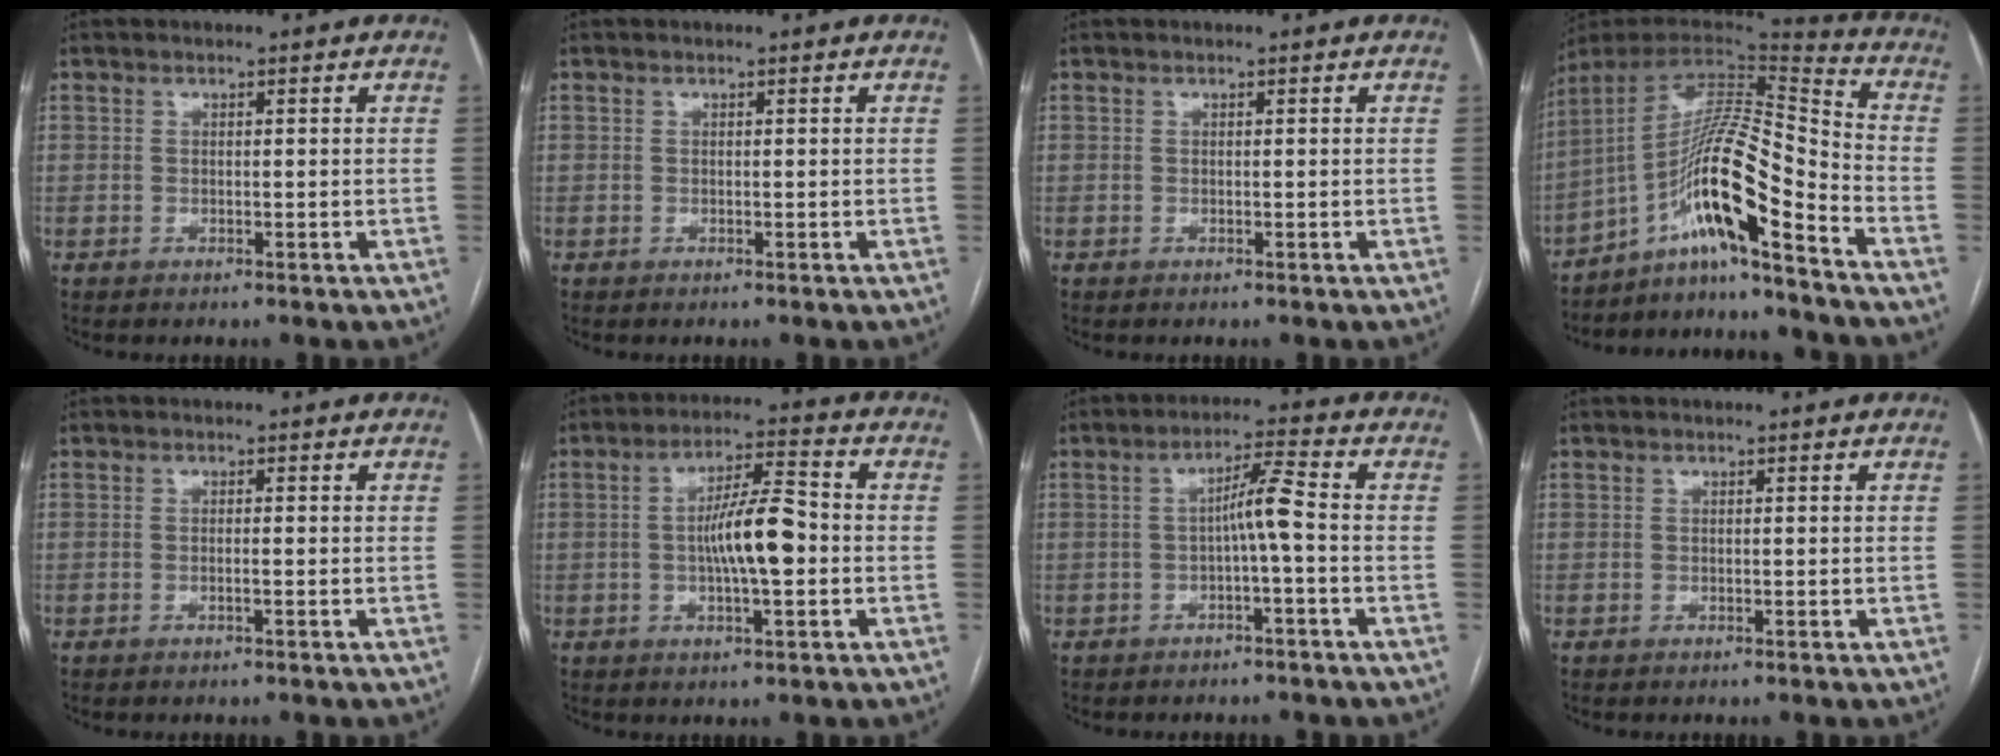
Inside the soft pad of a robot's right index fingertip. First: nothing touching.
{"total": 0.0}
{"total": 0.0}
{"total": 15.3, "force": [-9.3, -0.4, 12.2], "torque": [-0.215, 0.019, -0.165]}
{"total": 0.5, "force": [-0.2, -0.1, 0.5], "torque": [-0.009, 0.001, -0.004]}
{"total": 9.1, "force": [-0.9, 1.6, 8.9], "torque": [-0.161, 0.011, -0.018]}
{"total": 4.7, "force": [-0.7, -0.2, 4.6], "torque": [-0.076, 0.015, -0.012]}
{"total": 0.0}